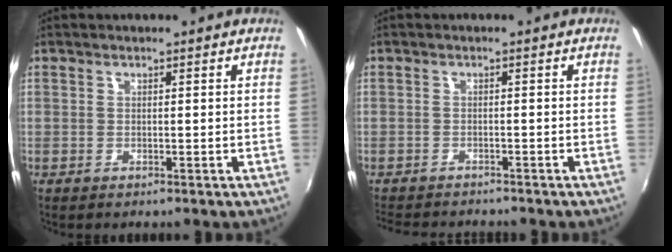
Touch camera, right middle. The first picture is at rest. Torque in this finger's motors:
{"motor_torque": [0.39, -0.49, -0.01, 0.00]}